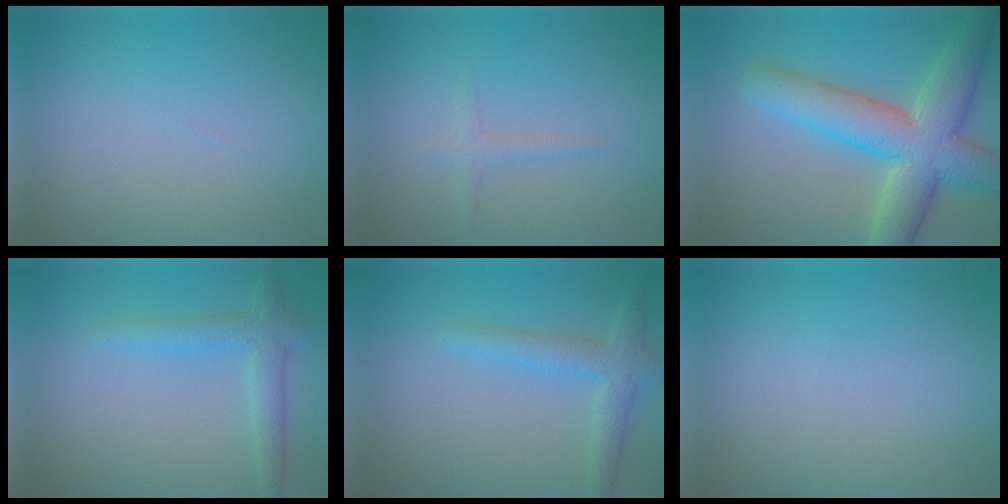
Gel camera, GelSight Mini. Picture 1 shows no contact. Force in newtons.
{"total": 1.1, "press": 1.1, "slide": 0.1}
{"total": 9.3, "press": 9.2, "slide": 0.6}
{"total": 2.7, "press": 2.7, "slide": 0.1}
{"total": 2.9, "press": 2.9, "slide": 0.2}
{"total": 0.0}